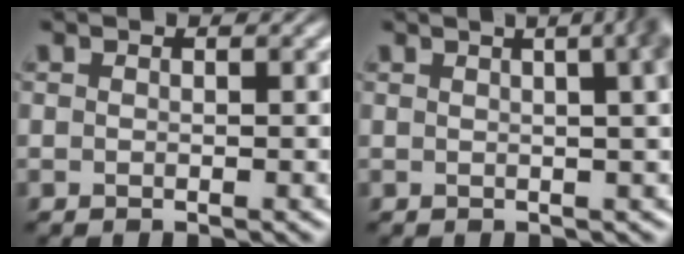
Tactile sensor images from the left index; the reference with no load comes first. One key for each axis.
{"total": 9.5, "fx": 3.1, "fy": 4.6, "fz": 7.7, "tx": -0.018, "ty": 0.057, "tz": 0.000}